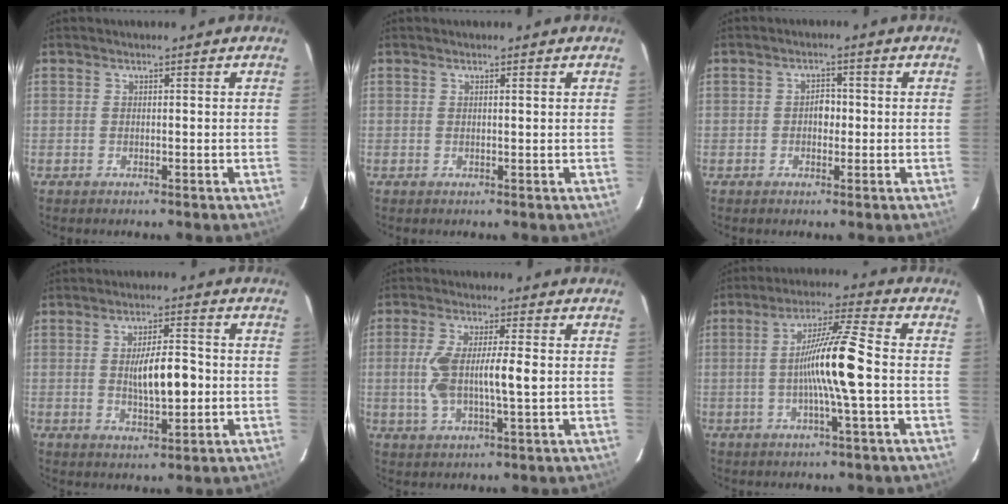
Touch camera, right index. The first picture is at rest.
{"total": 0.6, "force": [0.4, 0.0, 0.4], "torque": [-0.010, 0.004, 0.007]}
{"total": 2.3, "force": [-0.2, 1.5, 1.8], "torque": [-0.024, 0.006, -0.005]}
{"total": 7.5, "force": [-0.3, 2.1, 7.2], "torque": [-0.124, 0.003, -0.002]}
{"total": 8.7, "force": [0.0, 1.5, 8.5], "torque": [-0.172, 0.007, 0.001]}
{"total": 10.9, "force": [-1.2, -0.6, 10.8], "torque": [-0.197, 0.006, -0.028]}